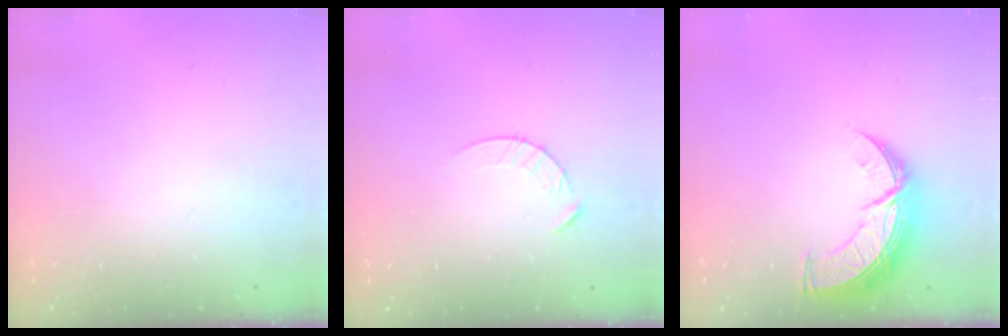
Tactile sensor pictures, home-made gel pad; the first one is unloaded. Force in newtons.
{"total": 4.7, "press": 4.7, "slide": 0.5}
{"total": 10.7, "press": 10.6, "slide": 0.8}